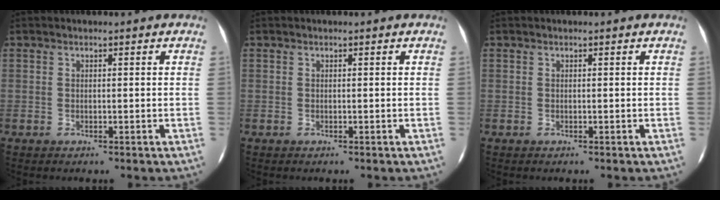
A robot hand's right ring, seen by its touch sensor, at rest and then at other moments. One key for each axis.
{"total": 0.0}
{"total": 0.0}